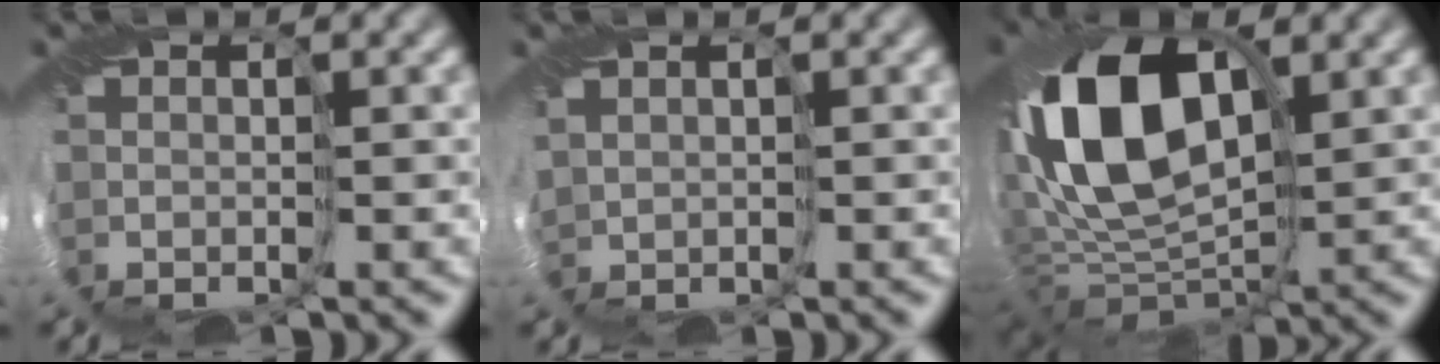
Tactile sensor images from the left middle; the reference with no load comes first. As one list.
[{"total": 0.8, "force": [0.5, 0.6, 0.1], "torque": [-0.010, -0.001, 0.014]}, {"total": 15.0, "force": [1.2, 9.1, 11.8], "torque": [-0.243, -0.001, 0.015]}]